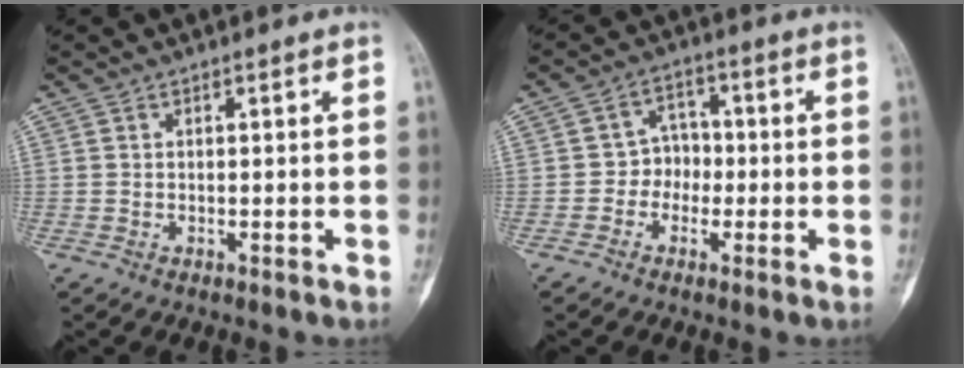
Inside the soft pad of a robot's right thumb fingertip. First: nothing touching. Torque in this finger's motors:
{"motor_torque": [-0.23, 0.31, 0.08, -0.01, -0.08]}